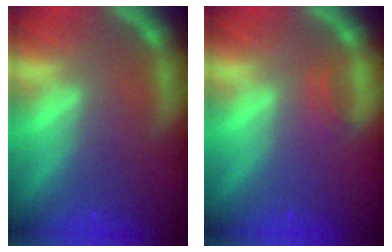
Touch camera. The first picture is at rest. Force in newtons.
{"total": 0.9}